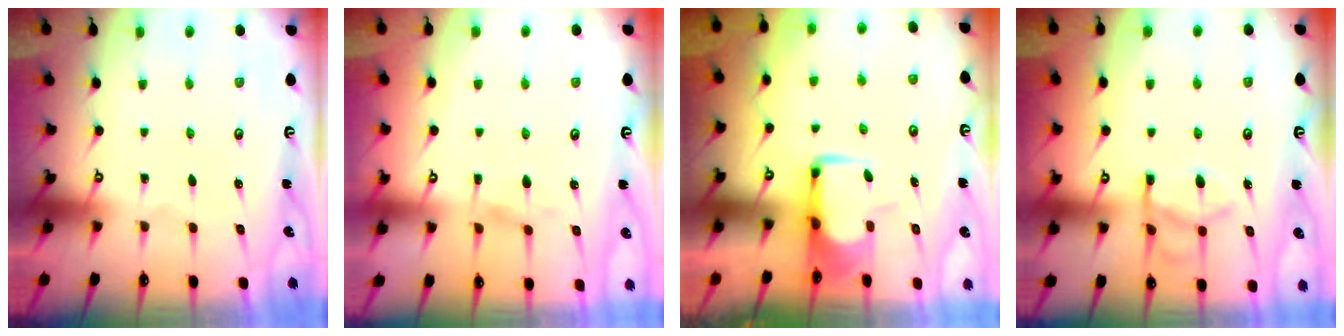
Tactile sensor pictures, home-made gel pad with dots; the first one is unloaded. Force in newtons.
{"total": 1.7, "press": 1.4, "slide": 1.1}
{"total": 1.2, "press": 1.0, "slide": 0.5}
{"total": 12.7, "press": 12.6, "slide": 1.3}